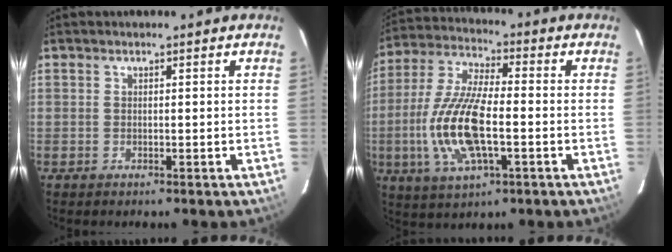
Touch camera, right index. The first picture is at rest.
{"total": 15.4, "force": [-3.2, 5.5, 14.1], "torque": [-0.300, -0.003, -0.063]}